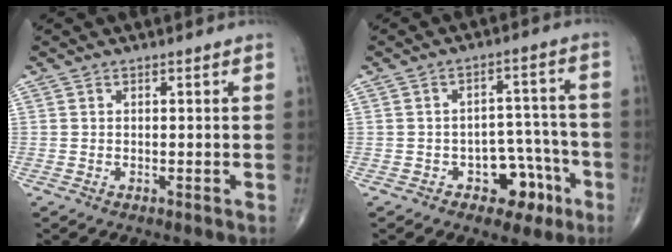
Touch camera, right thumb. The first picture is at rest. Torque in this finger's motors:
{"motor_torque": [0.97, 1.09, 0.48, -0.65, -0.03]}